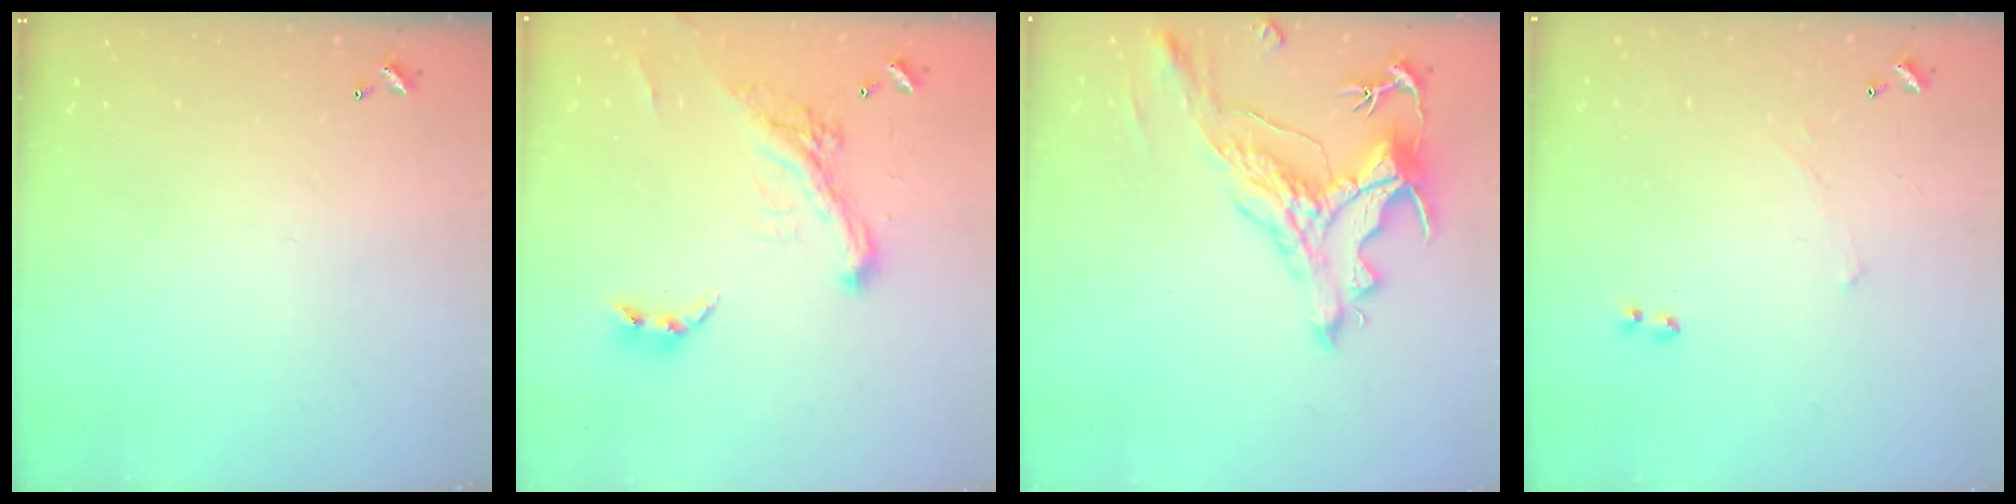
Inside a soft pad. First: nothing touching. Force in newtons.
{"total": 4.6, "press": 4.4, "slide": 1.4}
{"total": 2.9, "press": 2.6, "slide": 1.5}
{"total": 1.7, "press": 1.7, "slide": 0.4}